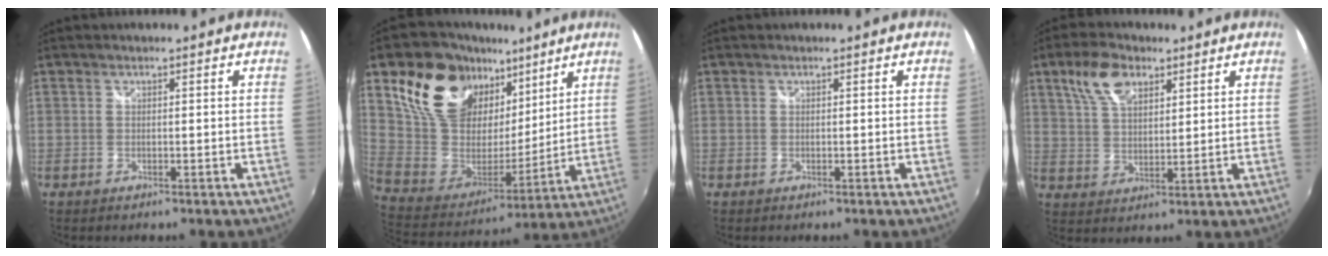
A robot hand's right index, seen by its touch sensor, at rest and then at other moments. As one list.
[{"total": 22.5, "force": [13.1, 14.0, 11.8], "torque": [-0.240, 0.037, 0.251]}, {"total": 0.0}, {"total": 8.9, "force": [4.9, 4.7, 5.7], "torque": [-0.114, 0.021, 0.095]}]